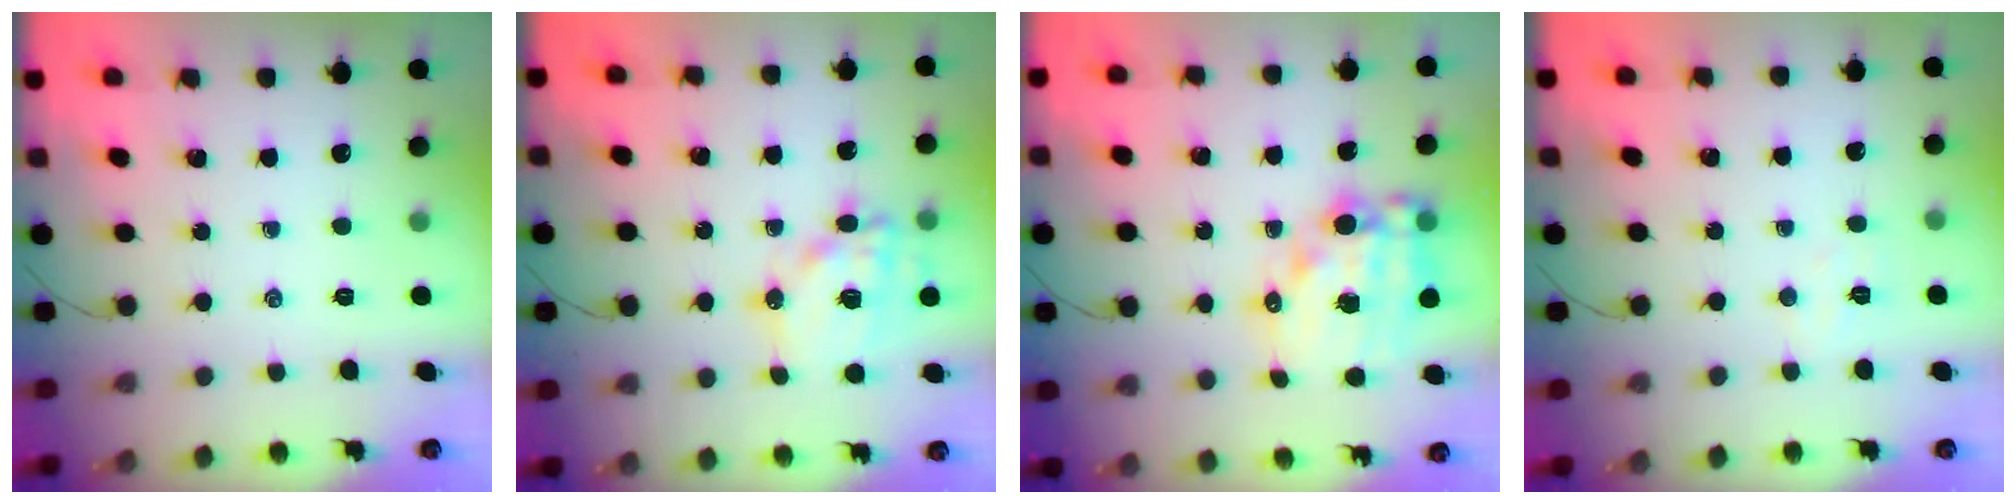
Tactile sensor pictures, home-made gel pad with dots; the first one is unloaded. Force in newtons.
{"total": 15.3, "press": 15.0, "slide": 3.1}
{"total": 15.7, "press": 15.3, "slide": 3.5}
{"total": 3.5, "press": 3.4, "slide": 0.7}